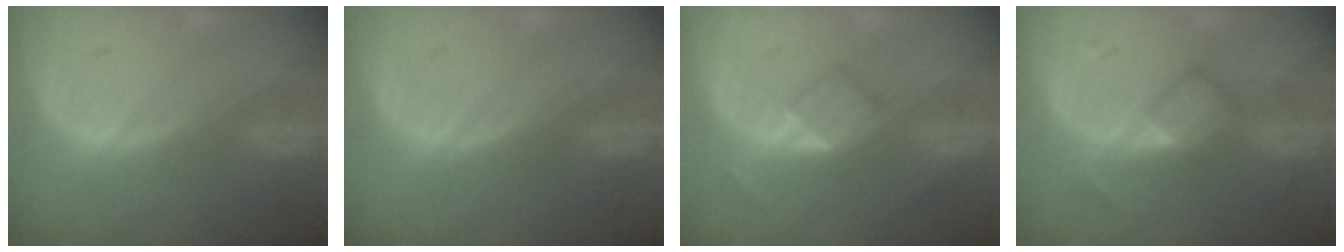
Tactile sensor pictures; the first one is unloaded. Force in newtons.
{"total": 0.0}
{"total": 4.3, "press": 4.3, "slide": 0.6}
{"total": 4.7, "press": 4.6, "slide": 0.3}